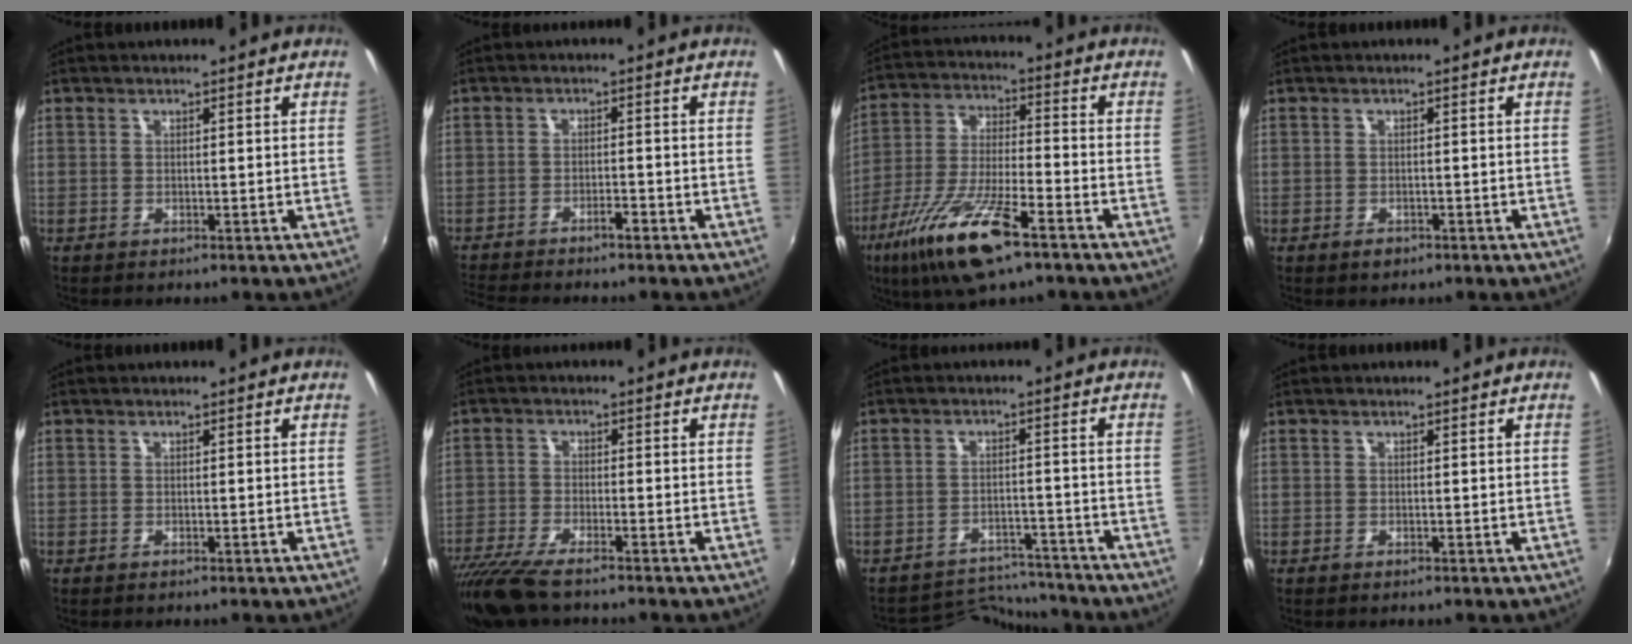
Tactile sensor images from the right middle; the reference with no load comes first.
{"total": 5.3, "force": [-4.9, 0.3, 2.0], "torque": [-0.053, -0.008, -0.086]}
{"total": 16.1, "force": [-9.5, 3.9, 12.3], "torque": [-0.254, -0.037, -0.179]}
{"total": 3.3, "force": [-2.3, 1.4, 2.0], "torque": [-0.047, -0.009, -0.042]}
{"total": 0.0}
{"total": 10.4, "force": [-8.5, 2.1, 5.7], "torque": [-0.137, -0.037, -0.159]}
{"total": 11.5, "force": [-11.3, 2.1, 1.2], "torque": [-0.037, 0.021, -0.164]}
{"total": 0.0}